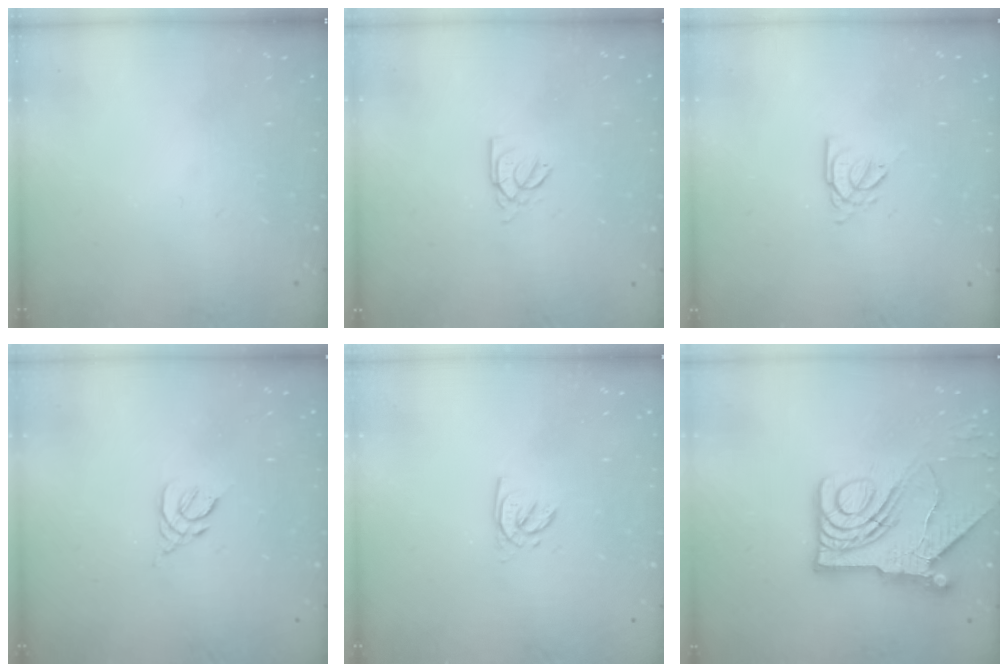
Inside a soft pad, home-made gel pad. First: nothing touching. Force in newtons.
{"total": 2.2, "press": 2.2, "slide": 0.6}
{"total": 0.9, "press": 0.8, "slide": 0.2}
{"total": 2.8, "press": 2.8, "slide": 0.7}
{"total": 2.2, "press": 2.2, "slide": 0.2}
{"total": 13.8, "press": 13.7, "slide": 1.8}